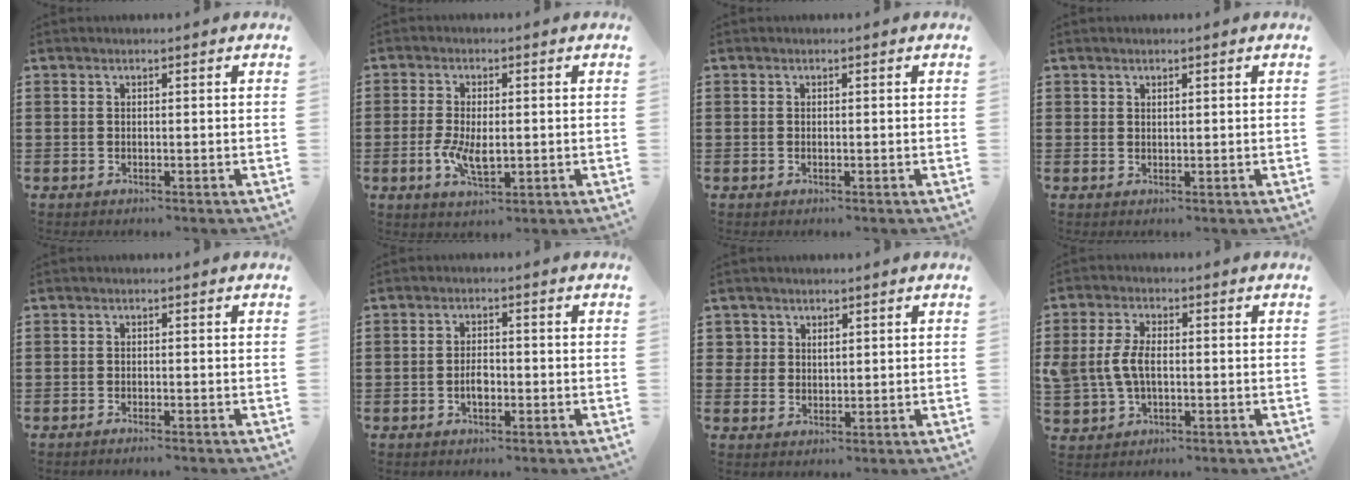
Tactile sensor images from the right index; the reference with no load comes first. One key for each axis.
{"total": 4.9, "fx": -0.8, "fy": 2.2, "fz": 4.3, "tx": -0.089, "ty": 0.001, "tz": -0.016}
{"total": 0.0}
{"total": 1.0, "fx": 0.9, "fy": 0.5, "fz": 0.2, "tx": -0.005, "ty": 0.001, "tz": 0.017}
{"total": 0.9, "fx": -0.8, "fy": 0.0, "fz": 0.3, "tx": -0.007, "ty": -0.002, "tz": -0.016}
{"total": 2.5, "fx": -0.7, "fy": 1.3, "fz": 2.0, "tx": -0.039, "ty": 0.004, "tz": -0.013}
{"total": 2.5, "fx": 1.7, "fy": 1.8, "fz": 0.4, "tx": -0.015, "ty": 0.010, "tz": 0.033}
{"total": 5.1, "fx": -0.3, "fy": 3.1, "fz": 4.1, "tx": -0.108, "ty": 0.000, "tz": -0.015}